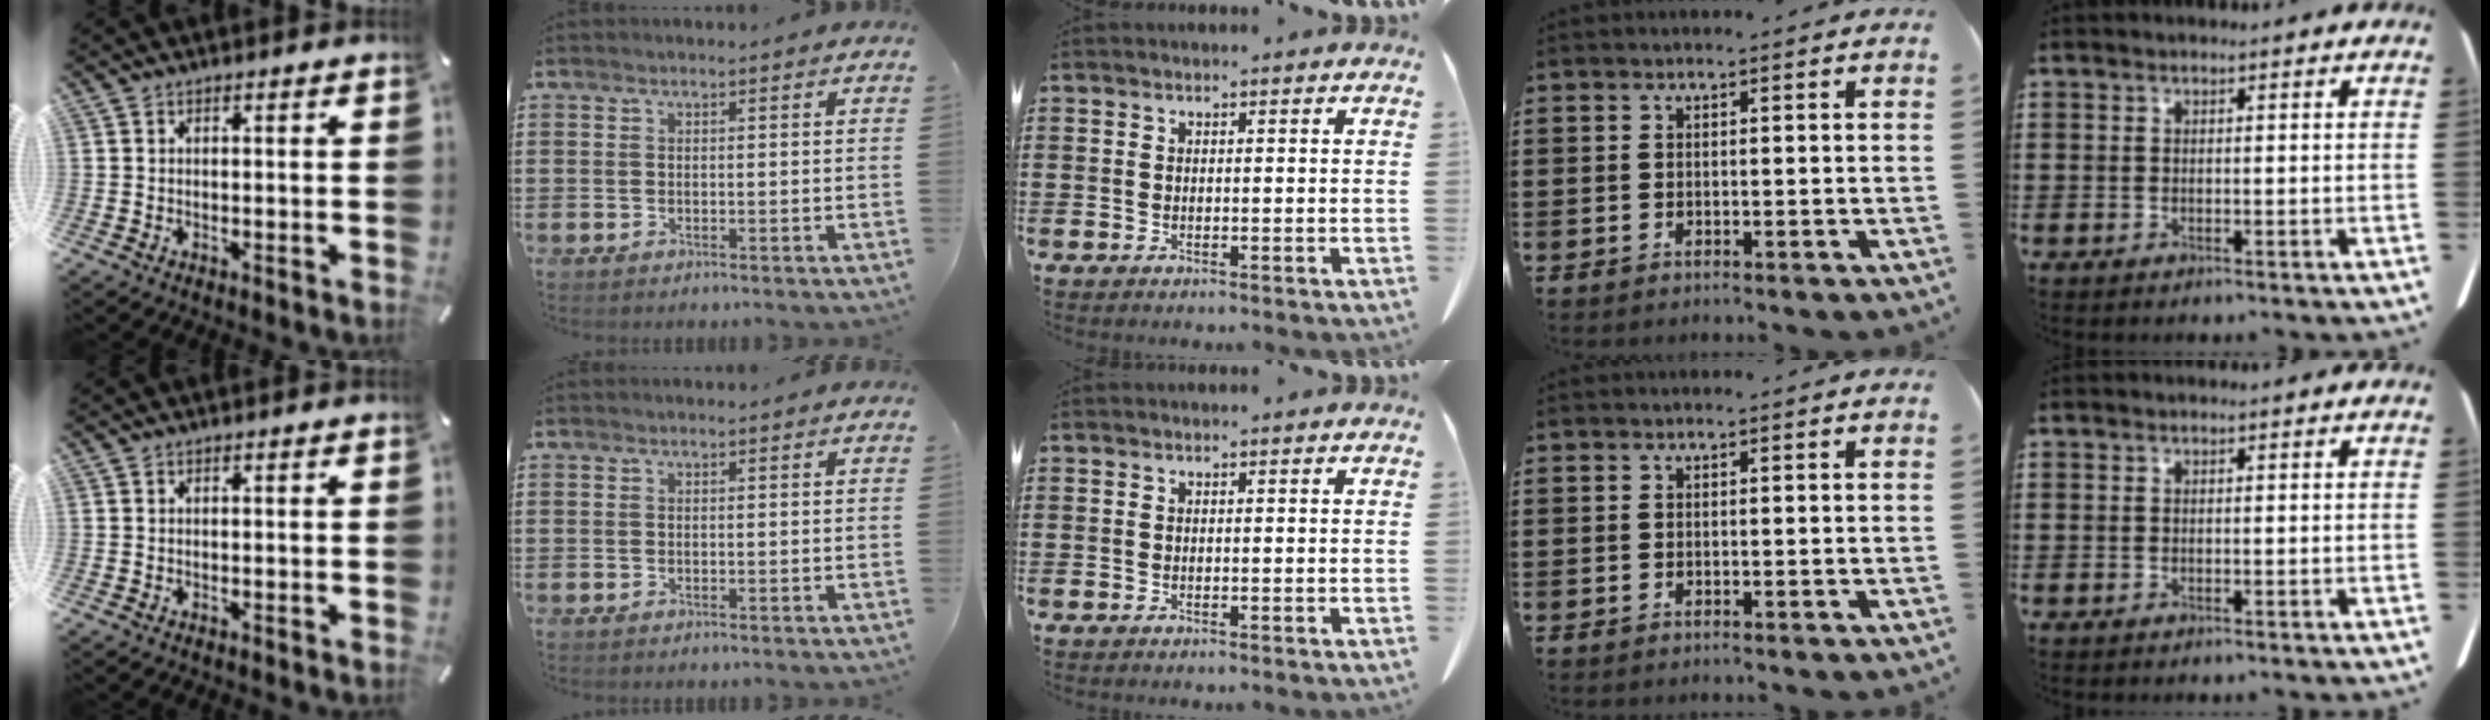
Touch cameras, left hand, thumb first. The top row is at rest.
{}